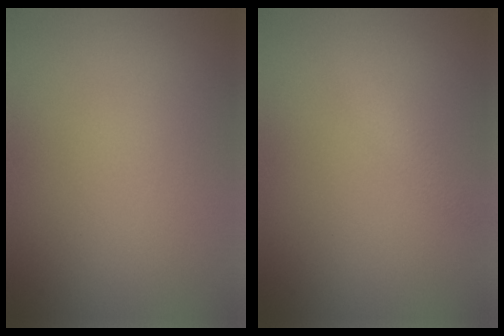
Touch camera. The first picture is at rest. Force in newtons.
{"total": 0.9, "press": 0.9, "slide": 0.0}